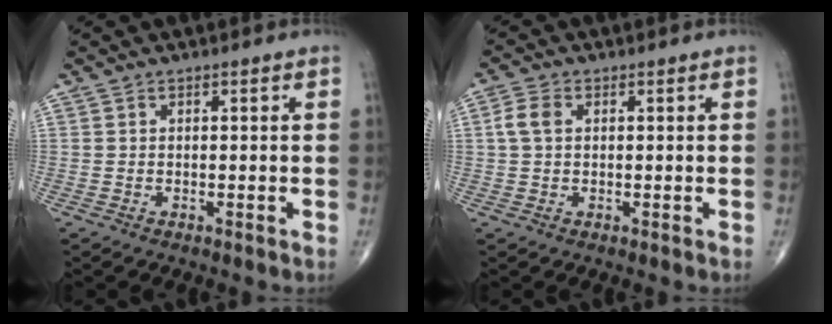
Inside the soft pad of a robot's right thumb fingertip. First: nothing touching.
{"total": 3.6, "force": [0.6, 2.5, 2.5], "torque": [-0.057, 0.009, 0.009]}